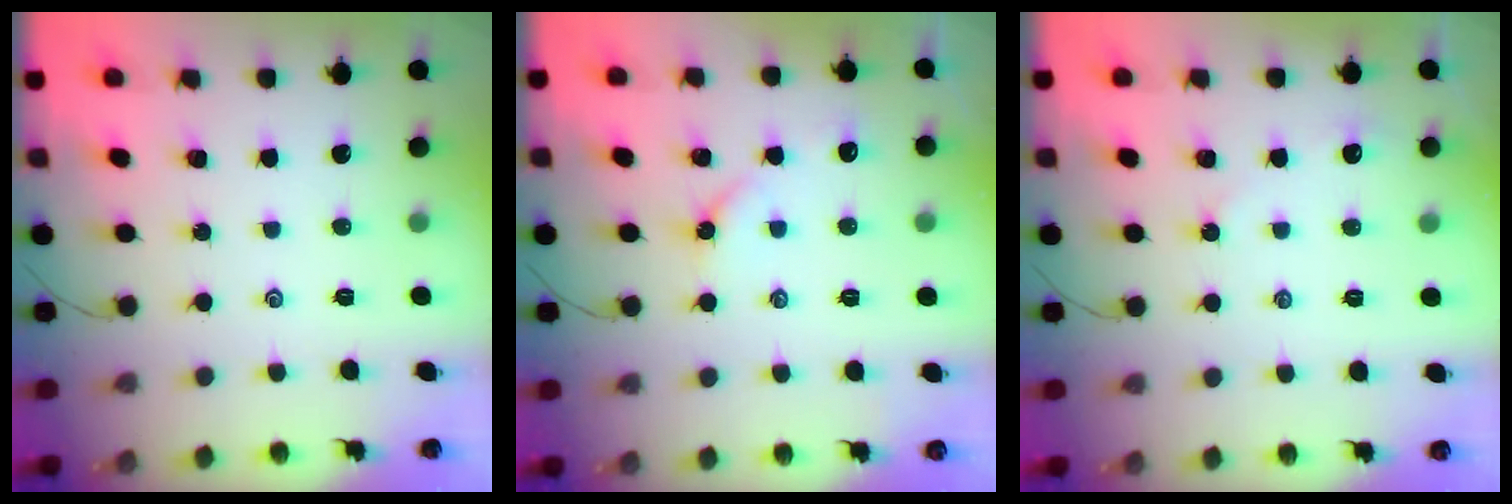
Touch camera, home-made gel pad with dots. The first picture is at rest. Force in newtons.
{"total": 3.9, "press": 3.9, "slide": 0.5}
{"total": 2.3, "press": 2.3, "slide": 0.3}